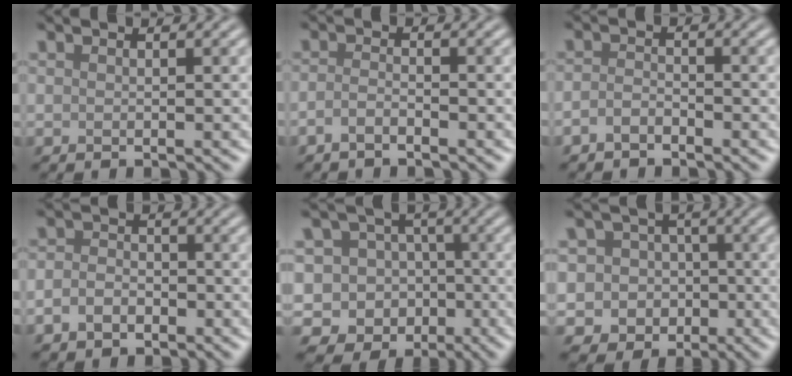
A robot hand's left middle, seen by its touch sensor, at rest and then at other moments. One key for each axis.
{"total": 1.4, "fx": -1.0, "fy": 0.4, "fz": 0.8, "tx": -0.020, "ty": 0.001, "tz": -0.024}
{"total": 1.5, "fx": -1.1, "fy": 0.7, "fz": 0.7, "tx": -0.016, "ty": 0.003, "tz": -0.027}
{"total": 2.7, "fx": -1.3, "fy": 2.0, "fz": 1.4, "tx": -0.027, "ty": 0.000, "tz": -0.030}
{"total": 12.0, "fx": -5.1, "fy": 10.5, "fz": 2.8, "tx": -0.041, "ty": 0.004, "tz": -0.099}
{"total": 5.6, "fx": -1.0, "fy": 5.3, "fz": 1.2, "tx": -0.011, "ty": 0.015, "tz": -0.046}